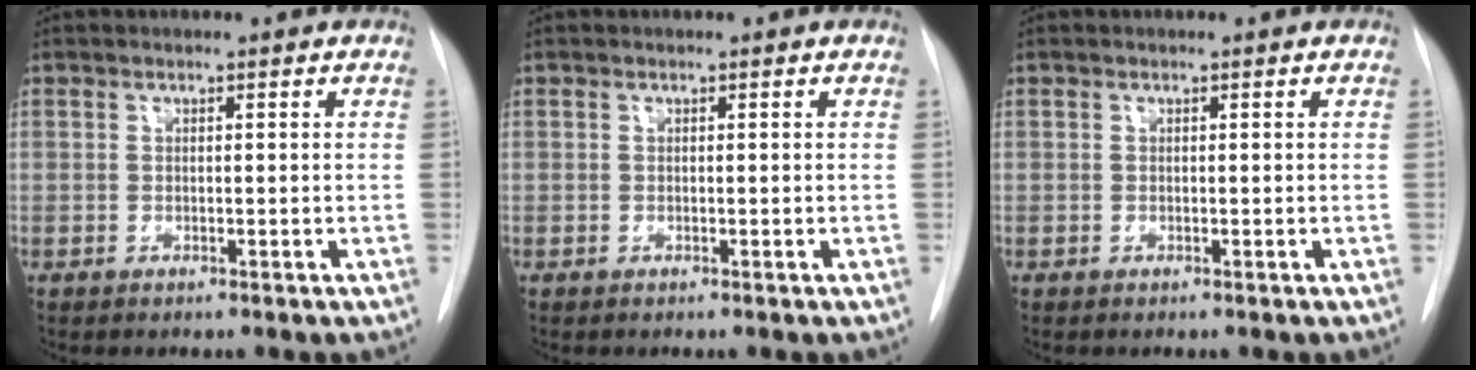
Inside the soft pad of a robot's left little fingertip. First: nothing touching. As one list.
[{"total": 0.0}, {"total": 0.0}]